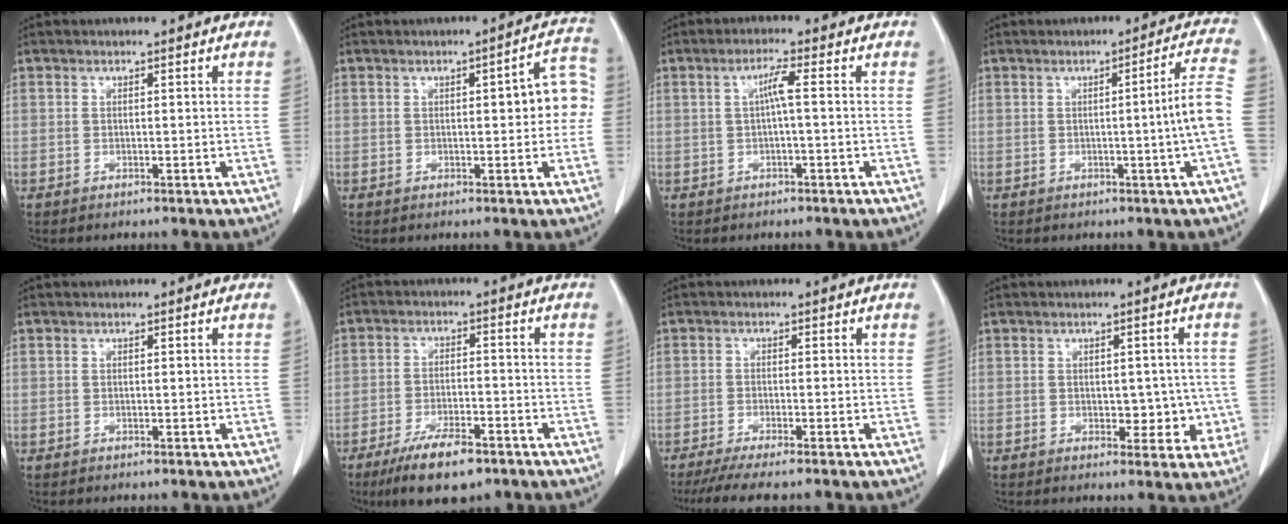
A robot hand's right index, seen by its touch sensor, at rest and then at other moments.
{"total": 6.4, "force": [0.2, 1.7, 6.1], "torque": [-0.070, 0.025, 0.000]}
{"total": 2.8, "force": [0.1, 0.0, 2.8], "torque": [-0.054, 0.007, 0.004]}
{"total": 7.1, "force": [-1.2, -1.8, 6.7], "torque": [-0.085, 0.000, -0.019]}
{"total": 0.0}
{"total": 9.1, "force": [-6.2, 2.6, 6.1], "torque": [-0.110, -0.011, -0.101]}
{"total": 7.2, "force": [-6.0, -0.2, 3.9], "torque": [-0.051, -0.018, -0.096]}
{"total": 4.7, "force": [-0.4, 3.1, 3.5], "torque": [-0.028, 0.008, 0.002]}